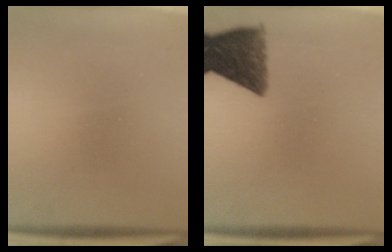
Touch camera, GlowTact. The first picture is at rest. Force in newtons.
{"total": 9.3}